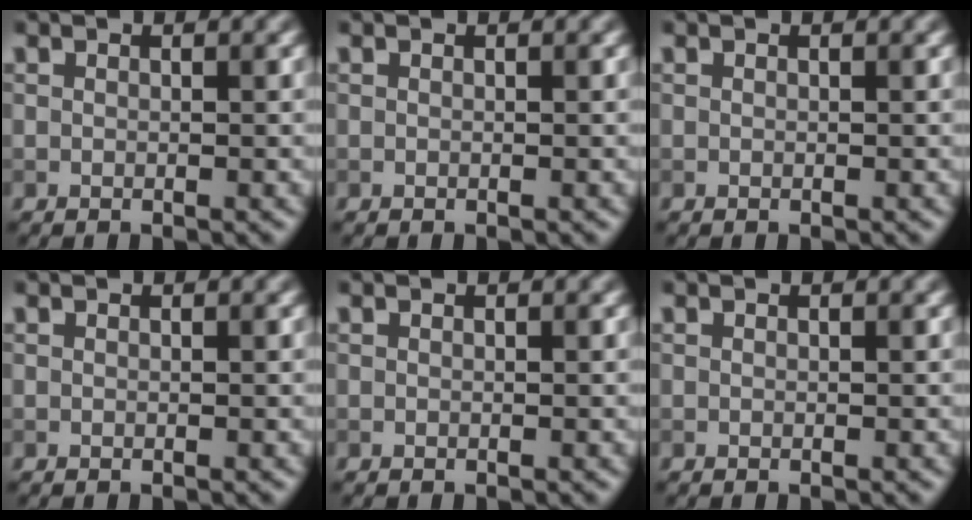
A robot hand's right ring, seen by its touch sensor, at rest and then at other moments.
{"total": 0.0}
{"total": 0.0}
{"total": 0.0}
{"total": 0.0}
{"total": 0.0}